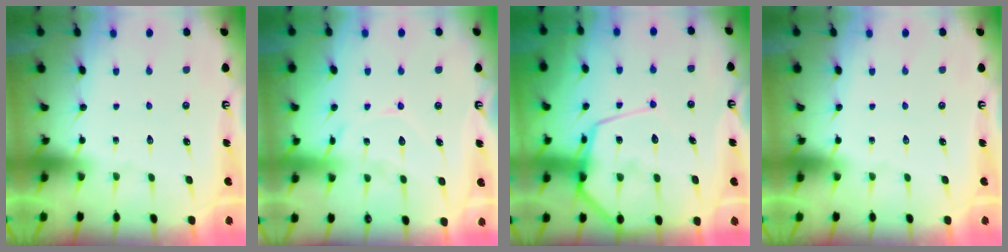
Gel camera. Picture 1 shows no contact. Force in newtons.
{"total": 11.7, "press": 11.6, "slide": 0.9}
{"total": 14.5, "press": 14.4, "slide": 1.6}
{"total": 0.0}